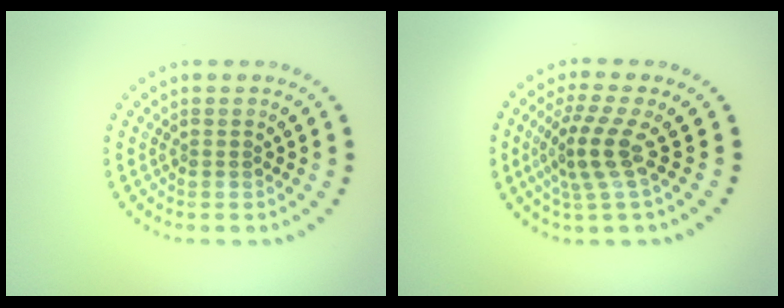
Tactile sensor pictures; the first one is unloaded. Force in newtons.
{"total": 3.6, "press": 2.7, "slide": 2.5}